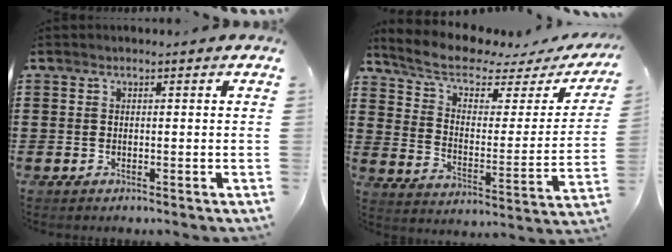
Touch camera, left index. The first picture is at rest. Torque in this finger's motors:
{"motor_torque": [2.14, 0.00, 0.48, 0.09]}